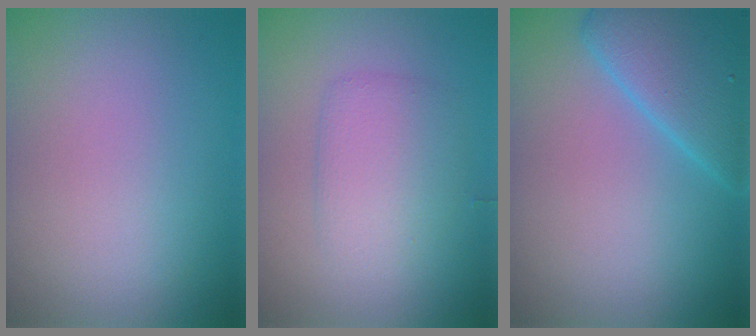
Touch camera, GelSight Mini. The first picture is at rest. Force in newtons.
{"total": 2.9, "press": 2.9, "slide": 0.2}
{"total": 5.5, "press": 5.5, "slide": 0.3}